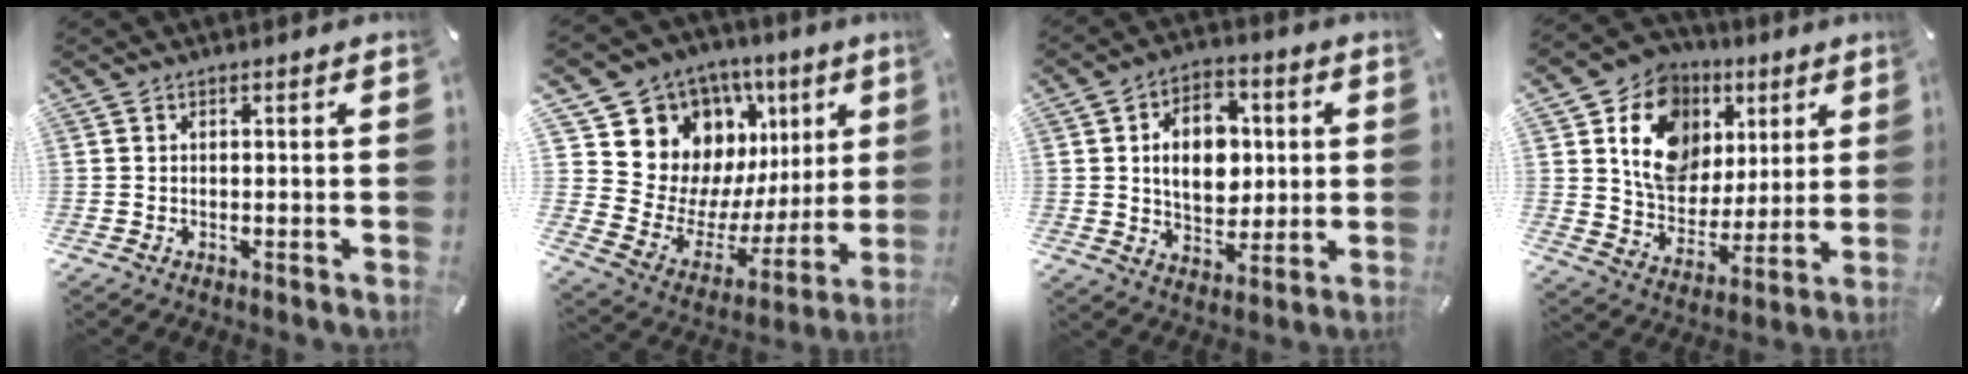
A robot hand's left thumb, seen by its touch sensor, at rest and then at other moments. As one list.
[{"total": 15.3, "force": [8.4, 12.0, 4.6], "torque": [-0.067, -0.095, 0.172]}, {"total": 12.3, "force": [1.3, 9.2, 8.0], "torque": [-0.135, 0.011, 0.023]}, {"total": 15.4, "force": [5.5, 12.9, 6.5], "torque": [-0.111, -0.019, 0.108]}]